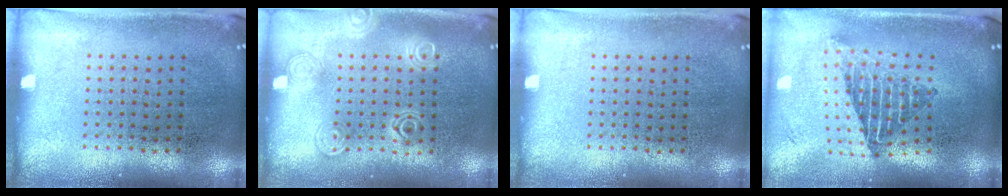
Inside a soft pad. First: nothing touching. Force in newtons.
{"total": 1.2, "press": 1.2, "slide": 0.1}
{"total": 0.0}
{"total": 2.3, "press": 1.6, "slide": 1.7}